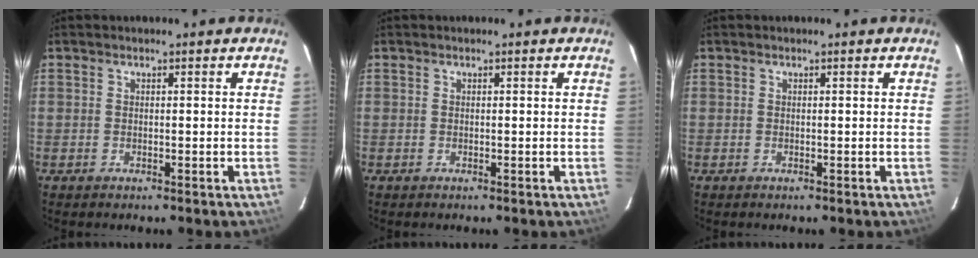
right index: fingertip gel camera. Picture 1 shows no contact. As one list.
[{"total": 0.0}, {"total": 0.0}]